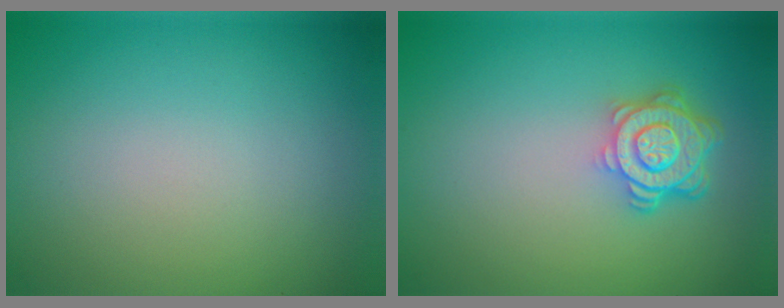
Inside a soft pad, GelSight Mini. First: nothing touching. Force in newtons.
{"total": 4.8, "press": 3.6, "slide": 3.1}